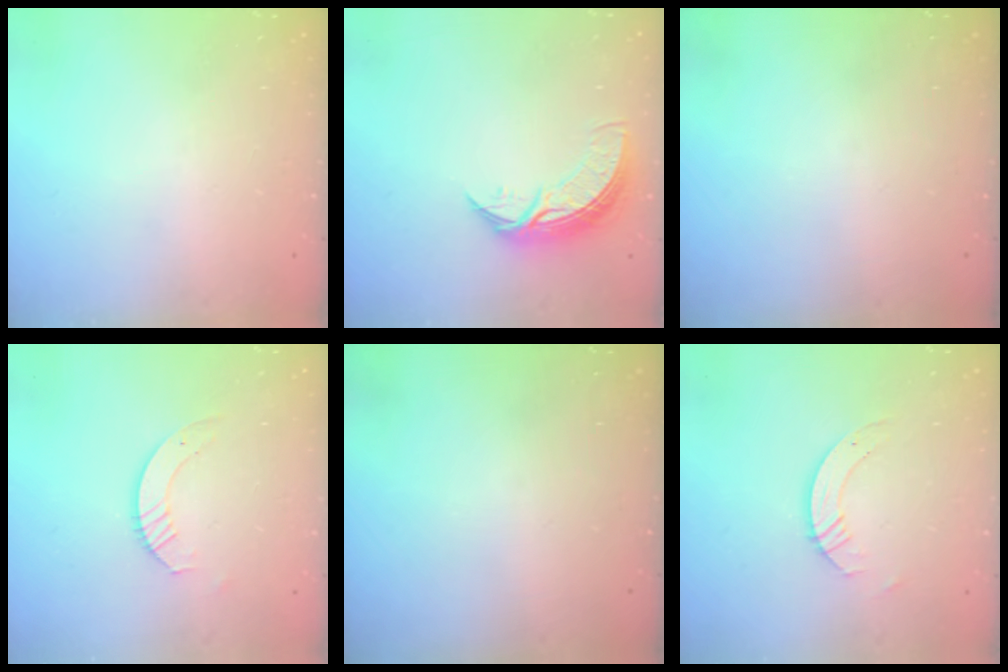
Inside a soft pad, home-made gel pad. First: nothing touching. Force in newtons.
{"total": 8.5, "press": 8.4, "slide": 0.6}
{"total": 0.0}
{"total": 3.2, "press": 3.2, "slide": 0.3}
{"total": 0.0}
{"total": 3.9, "press": 3.9, "slide": 0.4}